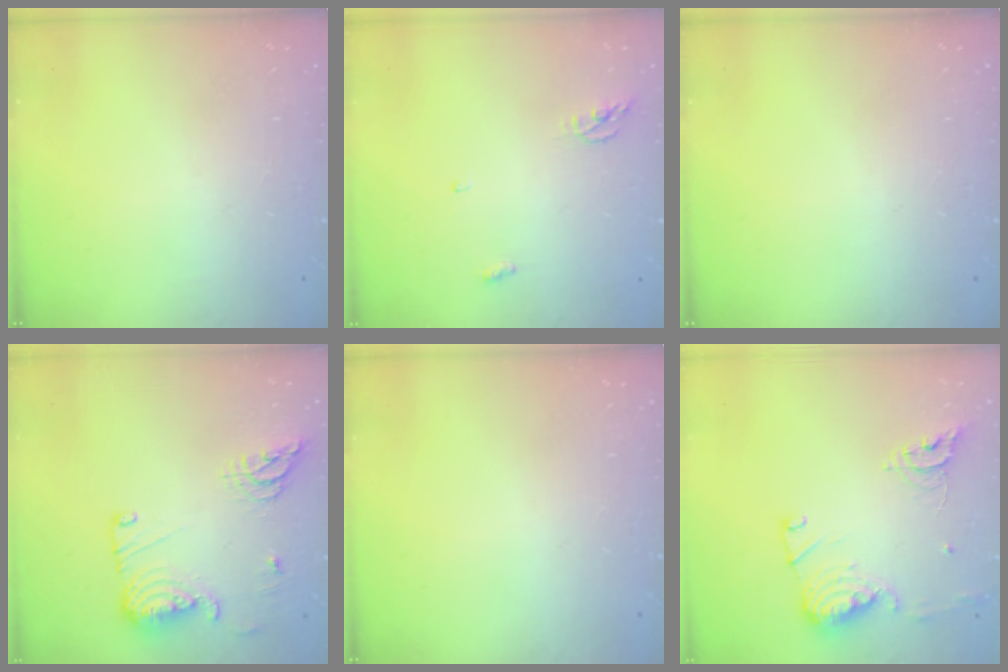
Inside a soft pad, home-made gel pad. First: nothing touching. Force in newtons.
{"total": 3.8, "press": 3.8, "slide": 0.3}
{"total": 0.0}
{"total": 17.5, "press": 16.1, "slide": 6.9}
{"total": 0.0}
{"total": 15.3, "press": 15.2, "slide": 1.4}